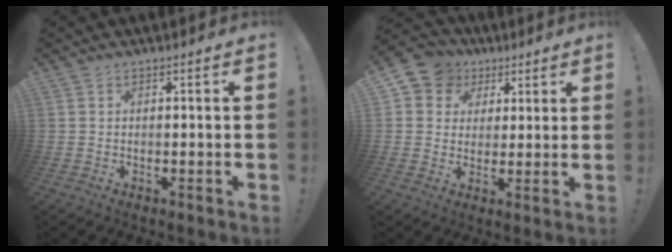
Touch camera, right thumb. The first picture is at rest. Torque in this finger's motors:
{"motor_torque": [0.81, 0.74, 0.39, -0.03, -0.02]}